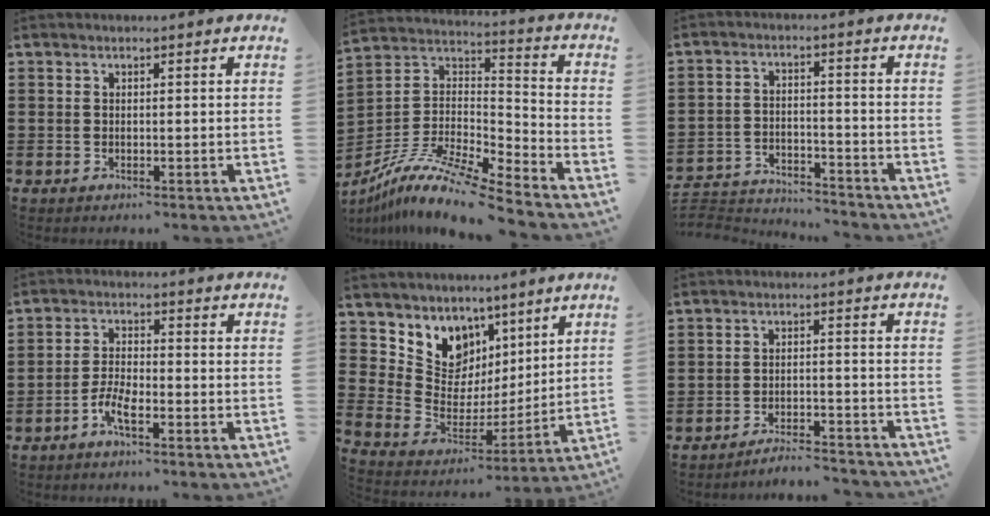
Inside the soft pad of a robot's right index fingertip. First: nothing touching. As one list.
[{"total": 11.1, "force": [-9.1, 1.2, 6.2], "torque": [-0.124, 0.009, -0.182]}, {"total": 3.9, "force": [-3.9, 0.5, 0.3], "torque": [-0.018, 0.003, -0.084]}, {"total": 4.1, "force": [-2.5, 1.1, 3.0], "torque": [-0.073, -0.001, -0.054]}, {"total": 8.1, "force": [5.5, 5.9, 0.3], "torque": [-0.052, -0.070, 0.100]}, {"total": 4.0, "force": [-4.0, 0.0, 0.6], "torque": [-0.015, 0.001, -0.084]}]